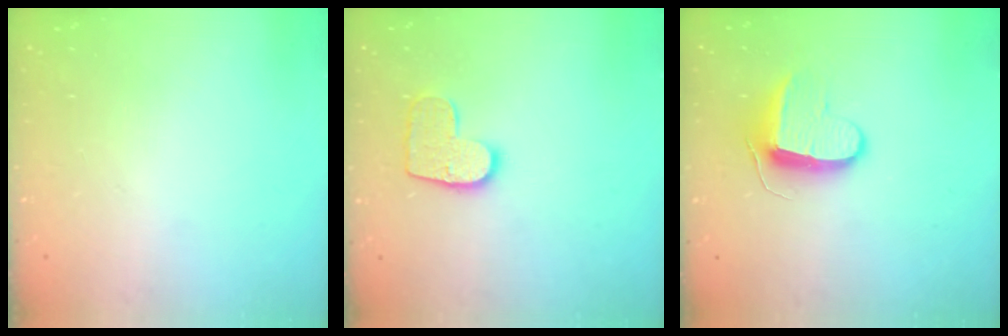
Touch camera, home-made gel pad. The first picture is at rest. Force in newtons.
{"total": 10.0, "press": 10.0, "slide": 0.5}
{"total": 9.3, "press": 9.3, "slide": 0.0}